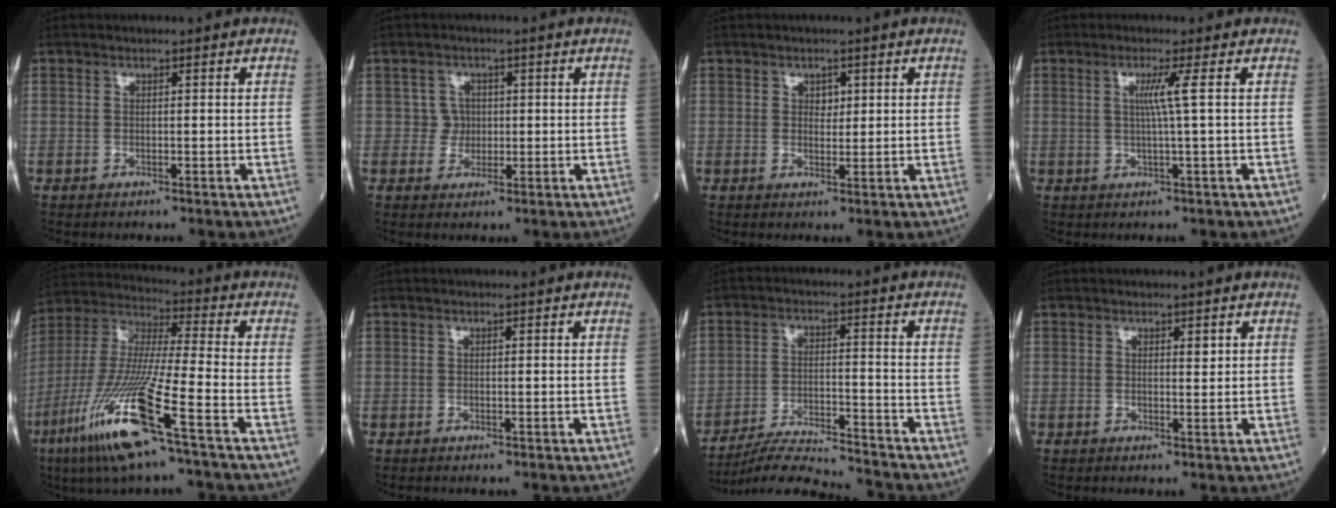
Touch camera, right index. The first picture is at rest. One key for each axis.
{"total": 2.5, "fx": 0.2, "fy": 2.5, "fz": 0.1, "tx": 0.008, "ty": 0.006, "tz": 0.000}
{"total": 1.7, "fx": 0.7, "fy": 1.2, "fz": 1.0, "tx": -0.008, "ty": -0.004, "tz": 0.009}
{"total": 3.1, "fx": 0.6, "fy": -1.2, "fz": 2.8, "tx": -0.056, "ty": -0.003, "tz": 0.013}
{"total": 17.0, "fx": -8.5, "fy": 0.1, "fz": 14.8, "tx": -0.322, "ty": -0.037, "tz": -0.167}
{"total": 0.0}
{"total": 10.1, "fx": -9.9, "fy": -1.4, "fz": 1.6, "tx": -0.029, "ty": -0.004, "tz": -0.174}
{"total": 0.9, "fx": 0.6, "fy": 0.3, "fz": 0.6, "tx": -0.008, "ty": -0.004, "tz": 0.008}